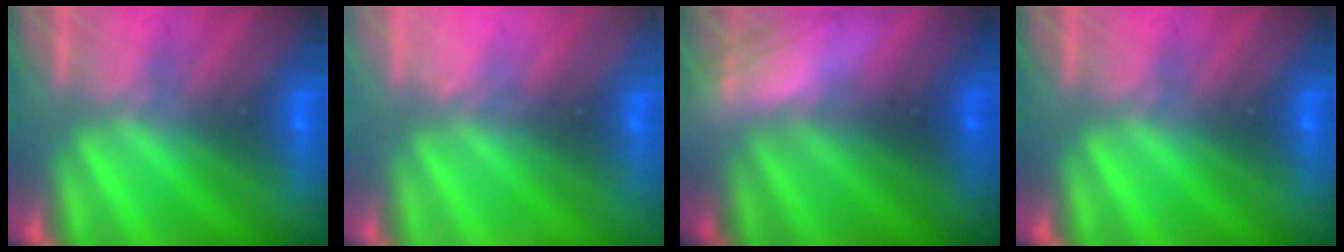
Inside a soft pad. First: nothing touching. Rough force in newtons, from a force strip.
{"total": 2.3}
{"total": 2.8}
{"total": 0.0}